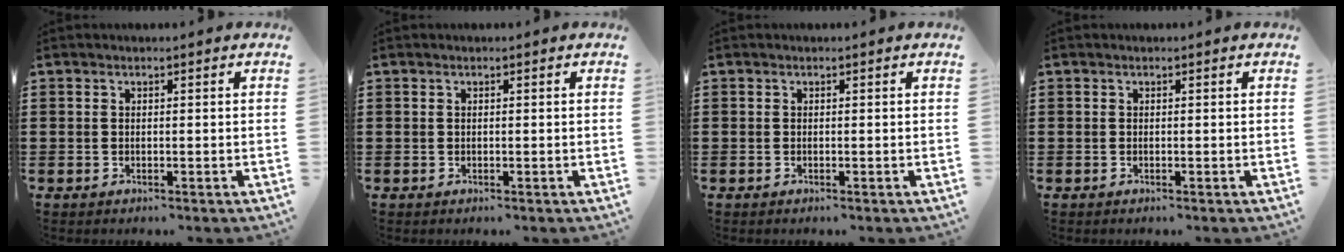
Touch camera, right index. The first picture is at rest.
{"total": 0.0}
{"total": 0.0}
{"total": 0.0}